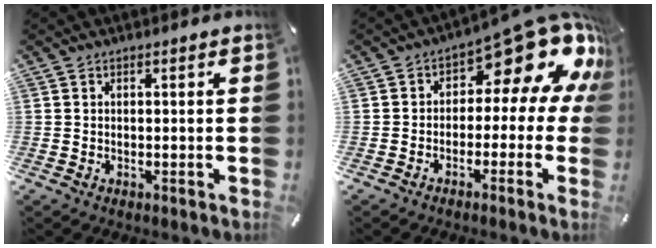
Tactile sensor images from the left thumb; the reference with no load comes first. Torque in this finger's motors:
{"motor_torque": [0.38, 0.38, 0.69, 0.43, 0.03]}